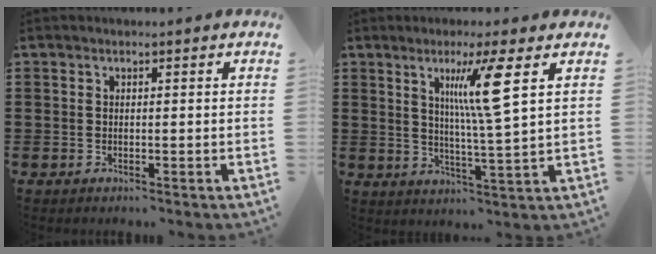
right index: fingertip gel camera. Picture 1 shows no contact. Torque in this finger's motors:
{"motor_torque": [0.63, -0.23, 0.42, 0.11]}